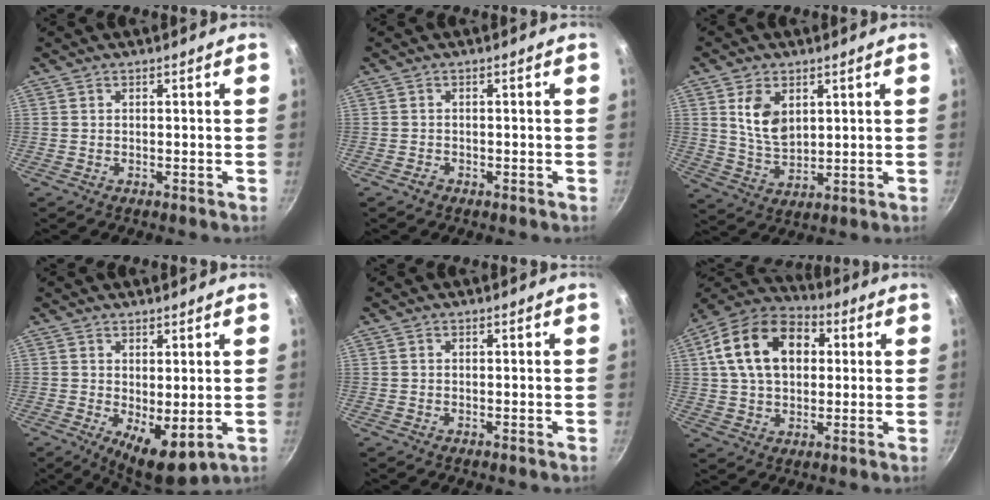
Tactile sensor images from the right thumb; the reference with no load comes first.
{"total": 1.1, "force": [-0.7, 0.7, 0.3], "torque": [-0.008, 0.006, -0.011]}
{"total": 8.1, "force": [2.7, 5.1, 5.6], "torque": [-0.091, -0.021, 0.059]}
{"total": 7.6, "force": [0.0, 3.3, 6.9], "torque": [-0.089, -0.018, 0.011]}
{"total": 0.0}
{"total": 17.6, "force": [4.0, 12.0, 12.2], "torque": [-0.192, 0.021, 0.054]}